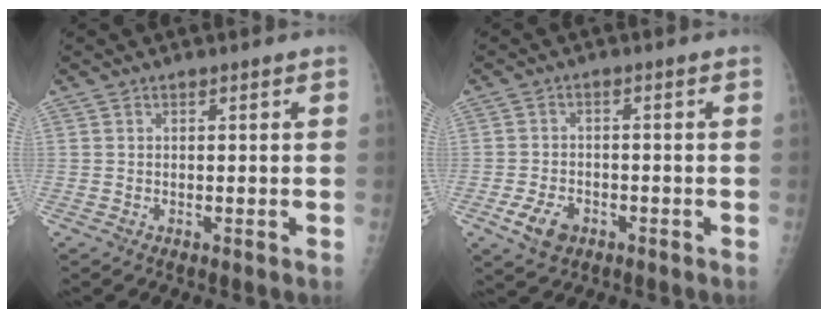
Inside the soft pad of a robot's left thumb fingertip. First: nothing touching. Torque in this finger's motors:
{"motor_torque": [-0.18, 0.44, 0.22, 0.02, 0.01]}